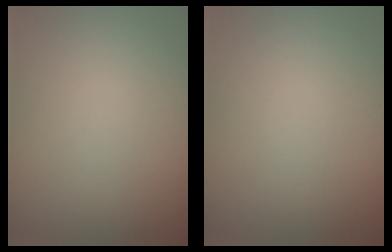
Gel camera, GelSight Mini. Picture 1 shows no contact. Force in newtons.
{"total": 0.0}